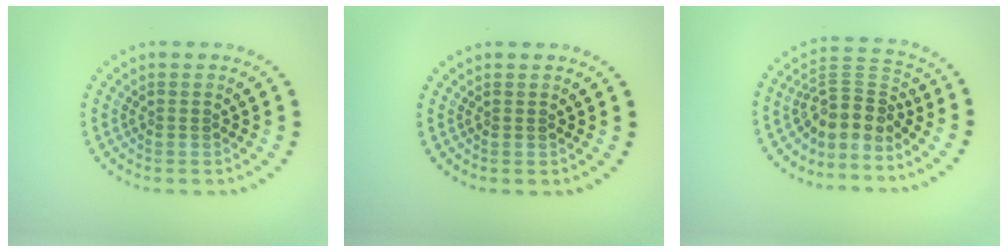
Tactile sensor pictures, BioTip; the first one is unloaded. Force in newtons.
{"total": 0.0}
{"total": 3.7, "press": 2.7, "slide": 2.5}